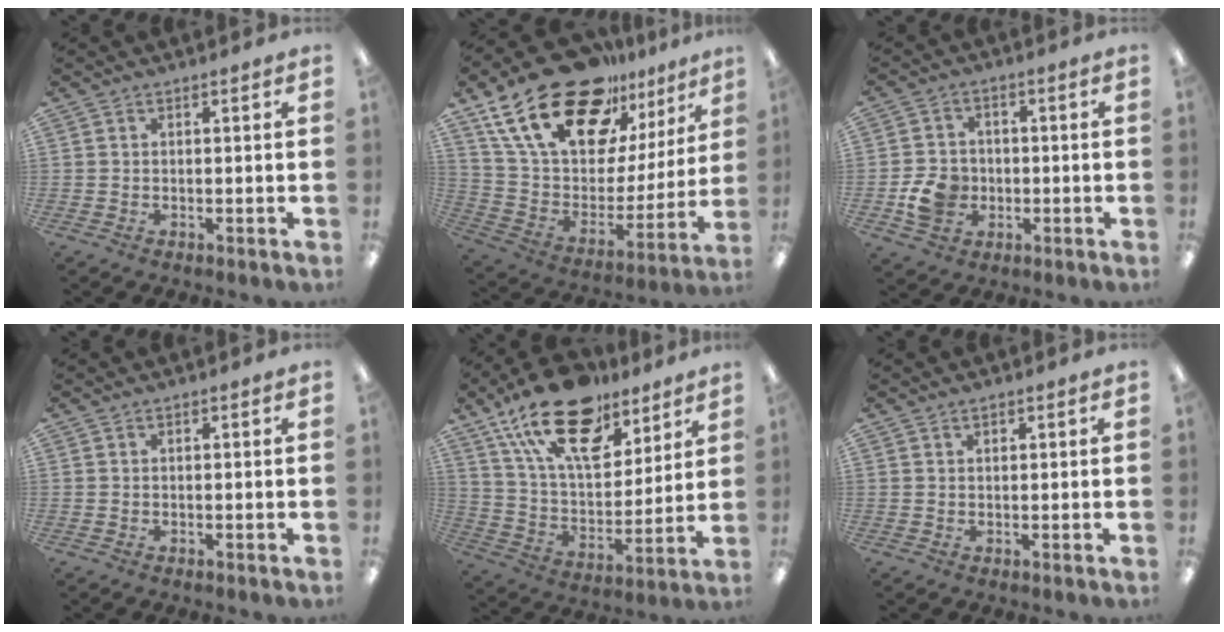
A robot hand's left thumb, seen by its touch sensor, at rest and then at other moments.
{"total": 26.0, "force": [18.0, 12.4, 14.2], "torque": [-0.267, -0.108, 0.323]}
{"total": 7.7, "force": [-2.0, 6.5, 3.6], "torque": [-0.072, 0.014, -0.031]}
{"total": 0.0}
{"total": 22.1, "force": [14.8, 10.7, 12.5], "torque": [-0.223, -0.078, 0.265]}
{"total": 0.9, "force": [0.6, 0.4, 0.5], "torque": [-0.010, 0.001, 0.011]}